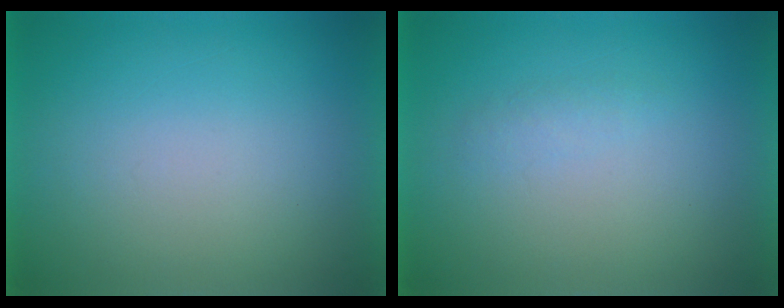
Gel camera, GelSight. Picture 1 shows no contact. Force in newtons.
{"total": 1.1}